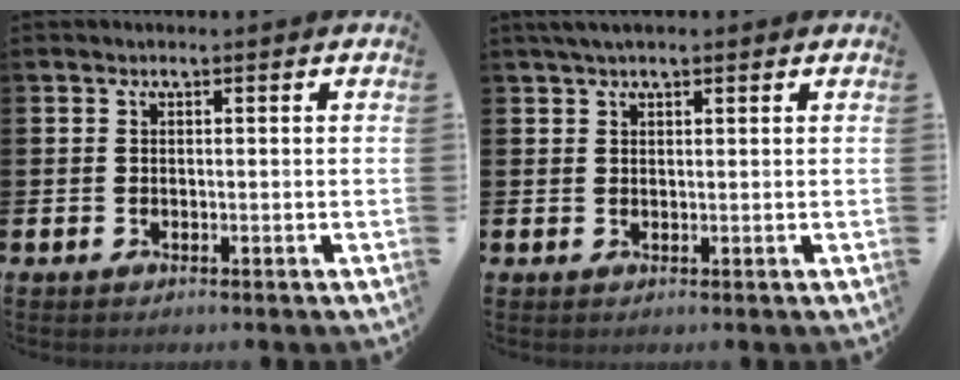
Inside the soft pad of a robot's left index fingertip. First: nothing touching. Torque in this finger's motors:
{"motor_torque": [0.99, -1.15, 0.36, 0.05]}